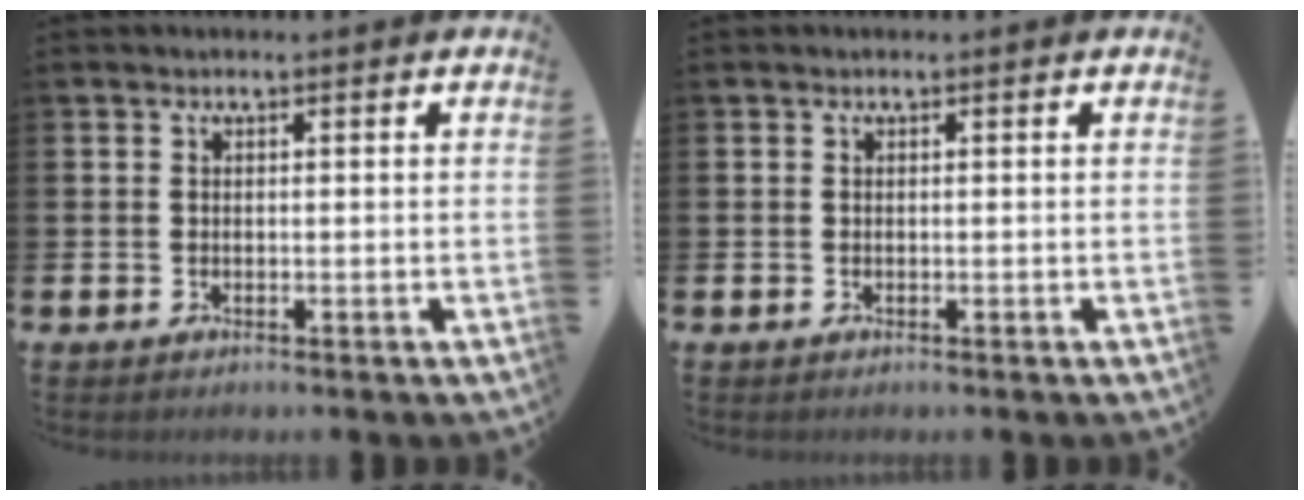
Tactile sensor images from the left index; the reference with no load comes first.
{"total": 0.0}